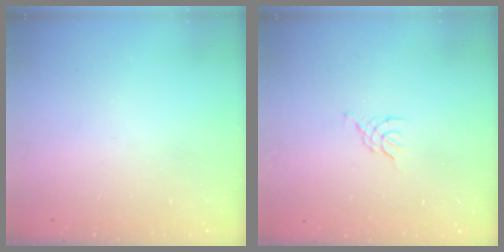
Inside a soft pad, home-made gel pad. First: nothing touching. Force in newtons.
{"total": 0.8, "press": 0.7, "slide": 0.3}